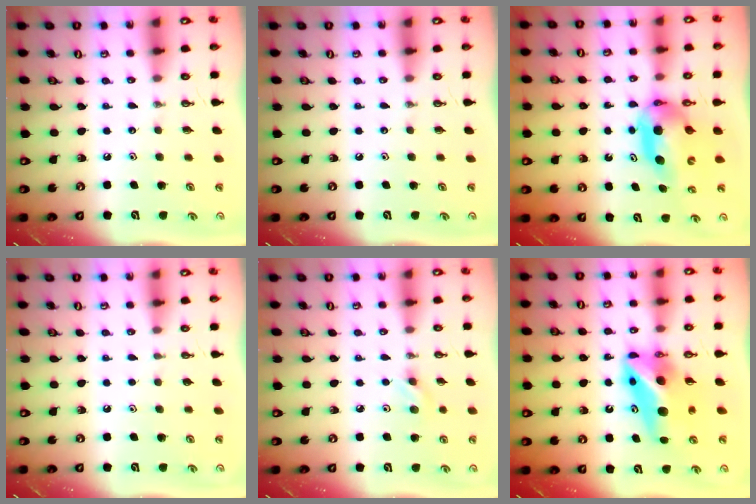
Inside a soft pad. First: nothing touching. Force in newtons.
{"total": 0.0}
{"total": 8.1, "press": 8.0, "slide": 1.0}
{"total": 0.9, "press": 0.1, "slide": 0.9}
{"total": 6.1, "press": 5.9, "slide": 1.7}
{"total": 12.1, "press": 11.6, "slide": 3.3}